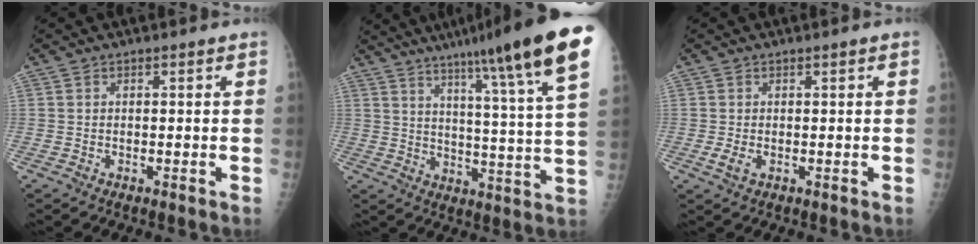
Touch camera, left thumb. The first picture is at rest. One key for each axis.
{"total": 21.7, "fx": 13.6, "fy": 1.0, "fz": 16.9, "tx": -0.229, "ty": -0.049, "tz": 0.185}
{"total": 2.1, "fx": -0.2, "fy": 1.0, "fz": 1.8, "tx": -0.040, "ty": 0.003, "tz": 0.001}